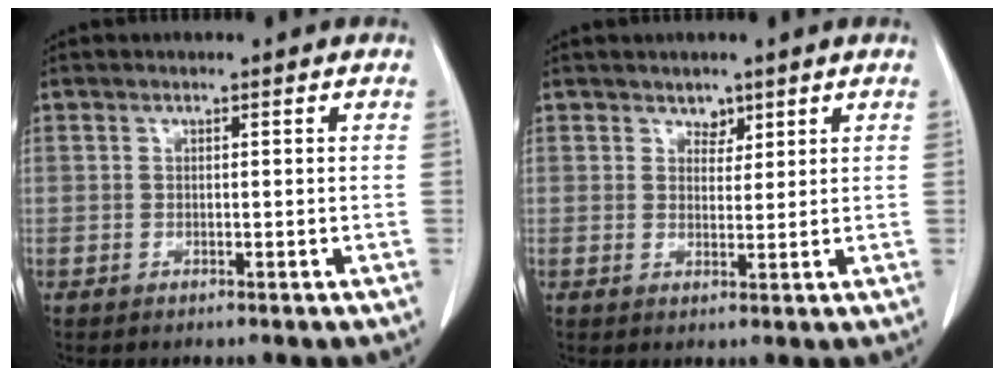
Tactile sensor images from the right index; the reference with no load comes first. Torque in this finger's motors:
{"motor_torque": [-0.09, 0.22, -0.04, 0.00]}